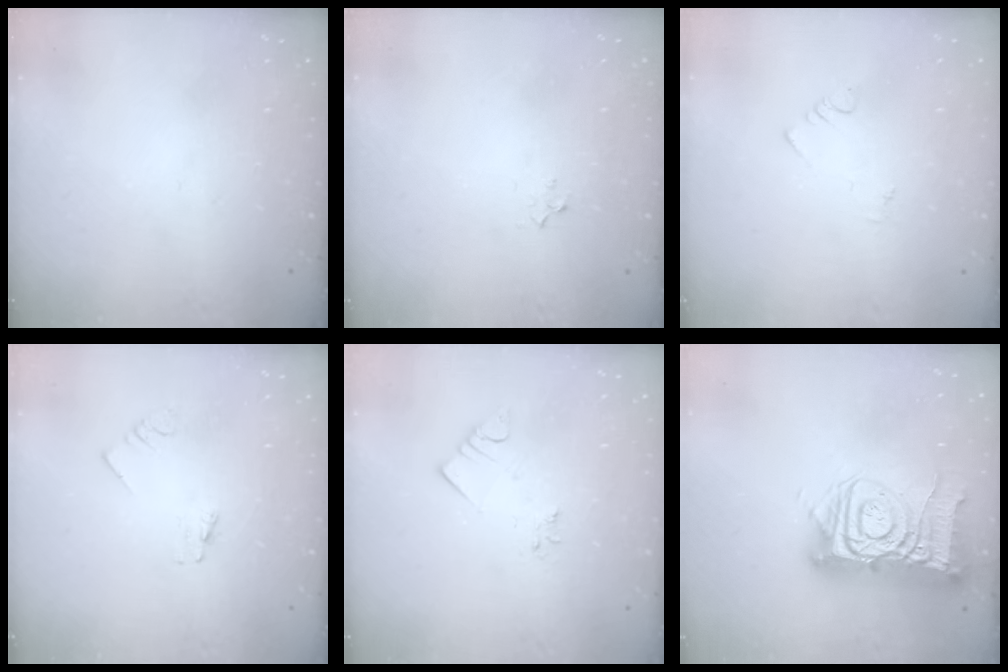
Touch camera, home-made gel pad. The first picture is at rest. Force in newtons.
{"total": 3.0, "press": 3.0, "slide": 0.5}
{"total": 1.1, "press": 1.1, "slide": 0.3}
{"total": 0.7, "press": 0.7, "slide": 0.1}
{"total": 3.3, "press": 3.2, "slide": 0.4}
{"total": 17.8, "press": 17.7, "slide": 1.9}